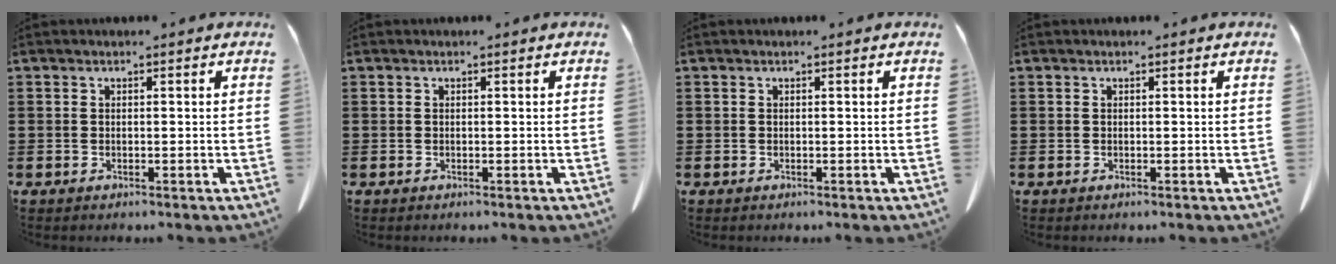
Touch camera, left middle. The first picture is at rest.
{"total": 0.0}
{"total": 0.0}
{"total": 0.0}